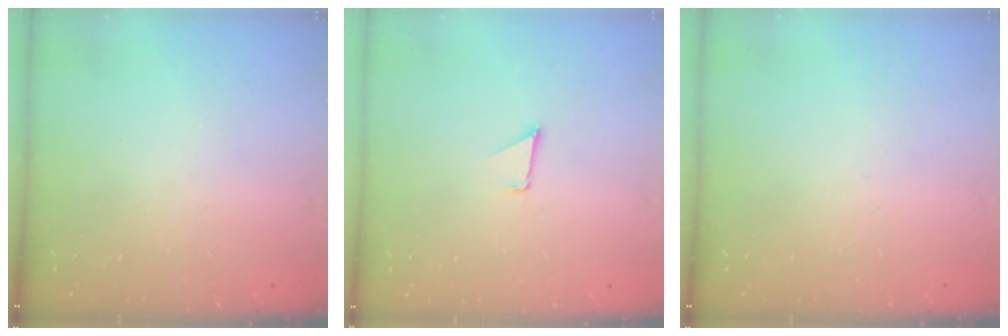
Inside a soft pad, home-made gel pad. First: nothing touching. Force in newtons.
{"total": 0.7, "press": 0.7, "slide": 0.1}
{"total": 0.0}